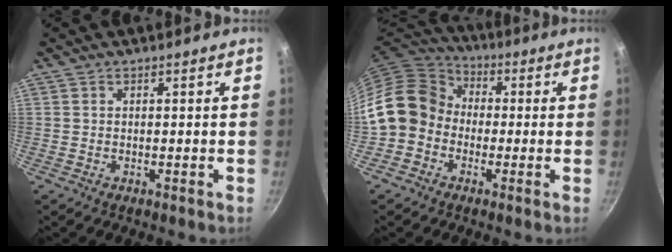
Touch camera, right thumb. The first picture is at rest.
{"total": 12.2, "force": [-1.8, 10.5, 5.9], "torque": [-0.070, 0.037, -0.057]}